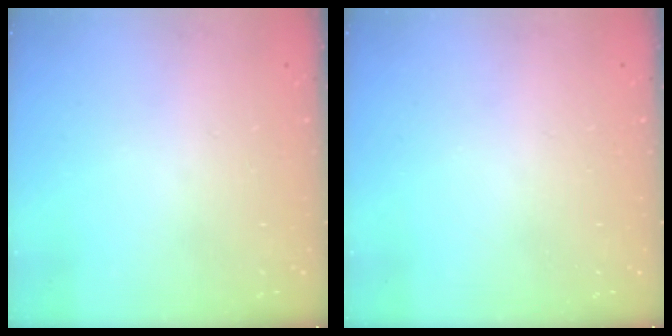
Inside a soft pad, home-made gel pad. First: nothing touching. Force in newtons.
{"total": 0.0}